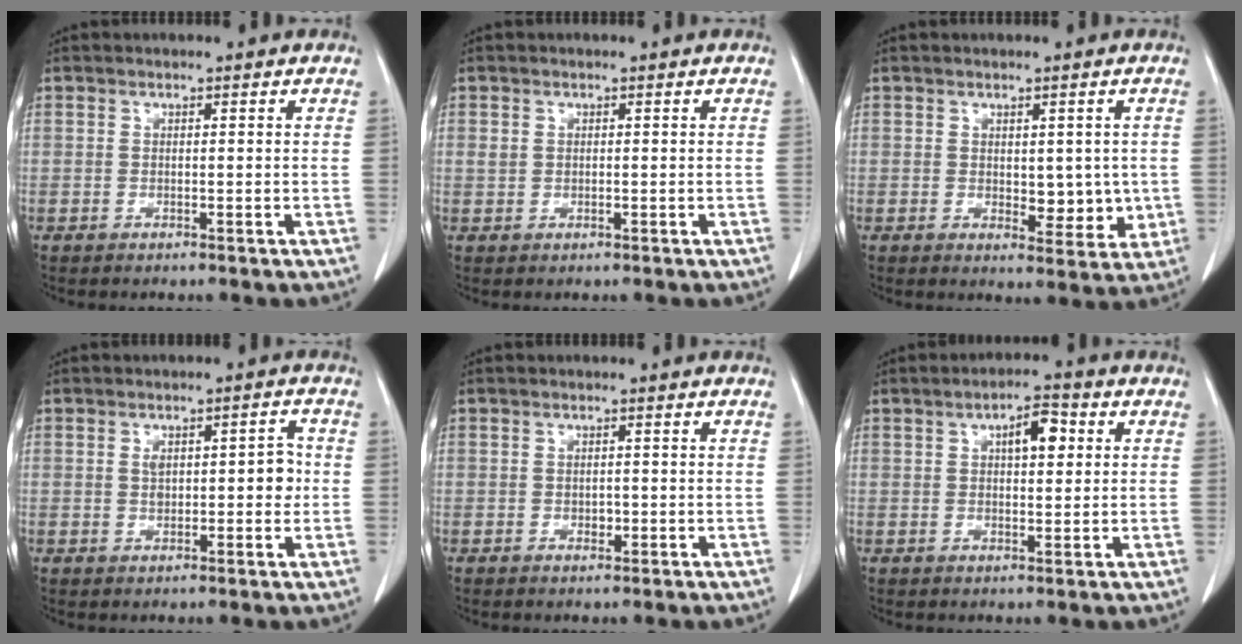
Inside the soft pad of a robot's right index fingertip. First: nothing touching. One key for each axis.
{"total": 1.2, "fx": 0.3, "fy": 1.0, "fz": 0.6, "tx": -0.013, "ty": 0.006, "tz": 0.008}
{"total": 5.3, "fx": 0.0, "fy": 3.0, "fz": 4.4, "tx": -0.044, "ty": -0.010, "tz": 0.010}
{"total": 4.9, "fx": 0.3, "fy": 2.3, "fz": 4.3, "tx": -0.061, "ty": 0.017, "tz": 0.009}
{"total": 1.3, "fx": -0.3, "fy": 0.9, "fz": 0.9, "tx": -0.014, "ty": 0.001, "tz": -0.003}
{"total": 5.2, "fx": 1.6, "fy": 1.9, "fz": 4.6, "tx": -0.072, "ty": 0.011, "tz": 0.023}